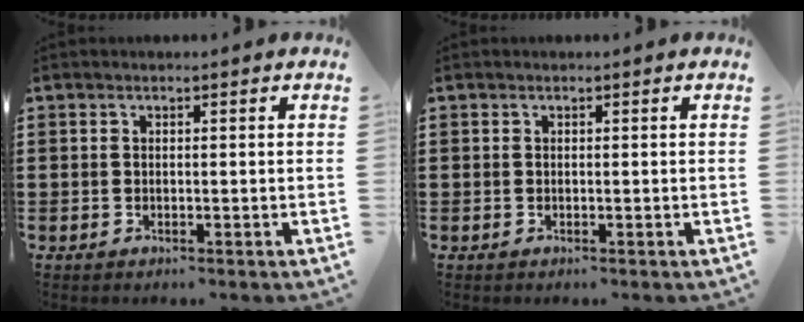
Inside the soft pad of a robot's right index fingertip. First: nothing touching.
{"total": 0.0}